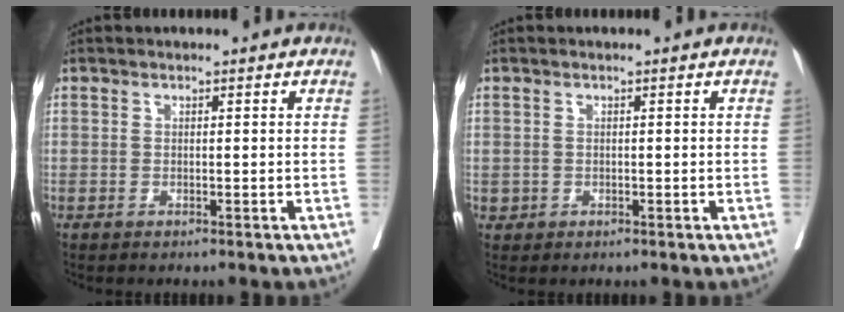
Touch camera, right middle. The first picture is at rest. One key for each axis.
{"total": 0.6, "fx": 0.0, "fy": 0.6, "fz": 0.1, "tx": 0.006, "ty": 0.004, "tz": 0.000}